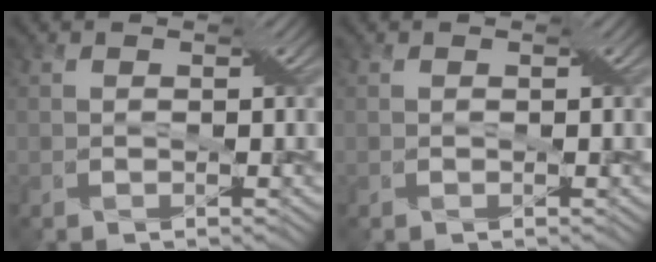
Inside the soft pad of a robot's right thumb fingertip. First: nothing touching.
{"total": 0.0}